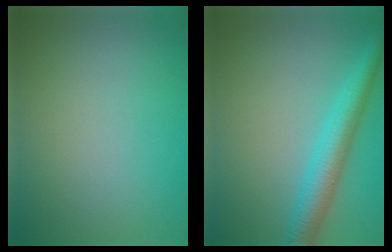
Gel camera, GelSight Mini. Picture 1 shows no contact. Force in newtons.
{"total": 4.8, "press": 4.8, "slide": 0.2}